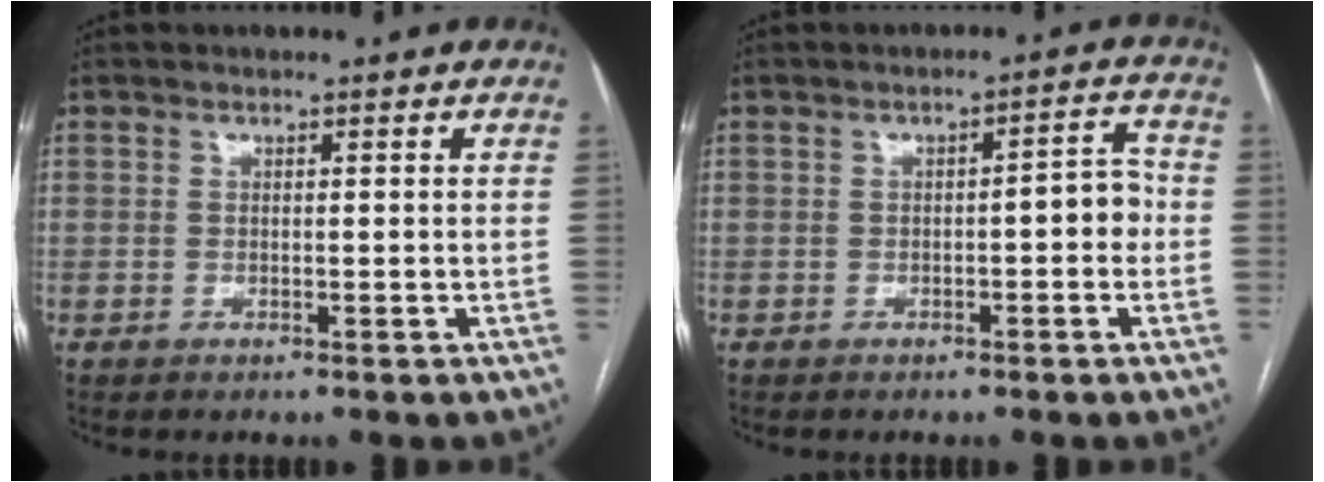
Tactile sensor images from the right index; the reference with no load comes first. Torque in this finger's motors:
{"motor_torque": [0.41, -0.21, 0.22, 0.05]}